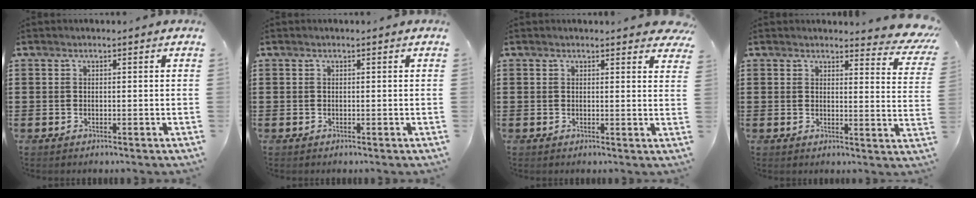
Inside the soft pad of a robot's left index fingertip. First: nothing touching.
{"total": 0.0}
{"total": 2.0, "force": [1.9, 0.4, 0.5], "torque": [-0.007, -0.001, 0.035]}
{"total": 4.3, "force": [3.9, 0.5, 1.5], "torque": [-0.029, -0.020, 0.069]}